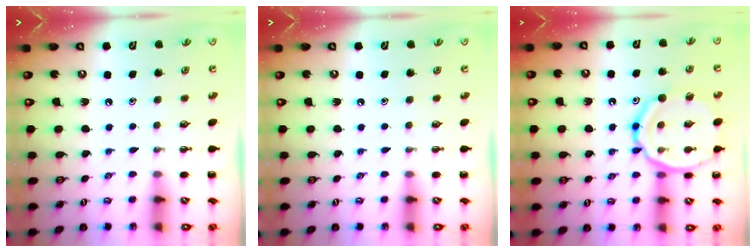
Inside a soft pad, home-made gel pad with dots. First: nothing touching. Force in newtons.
{"total": 0.0}
{"total": 17.8, "press": 17.7, "slide": 1.9}